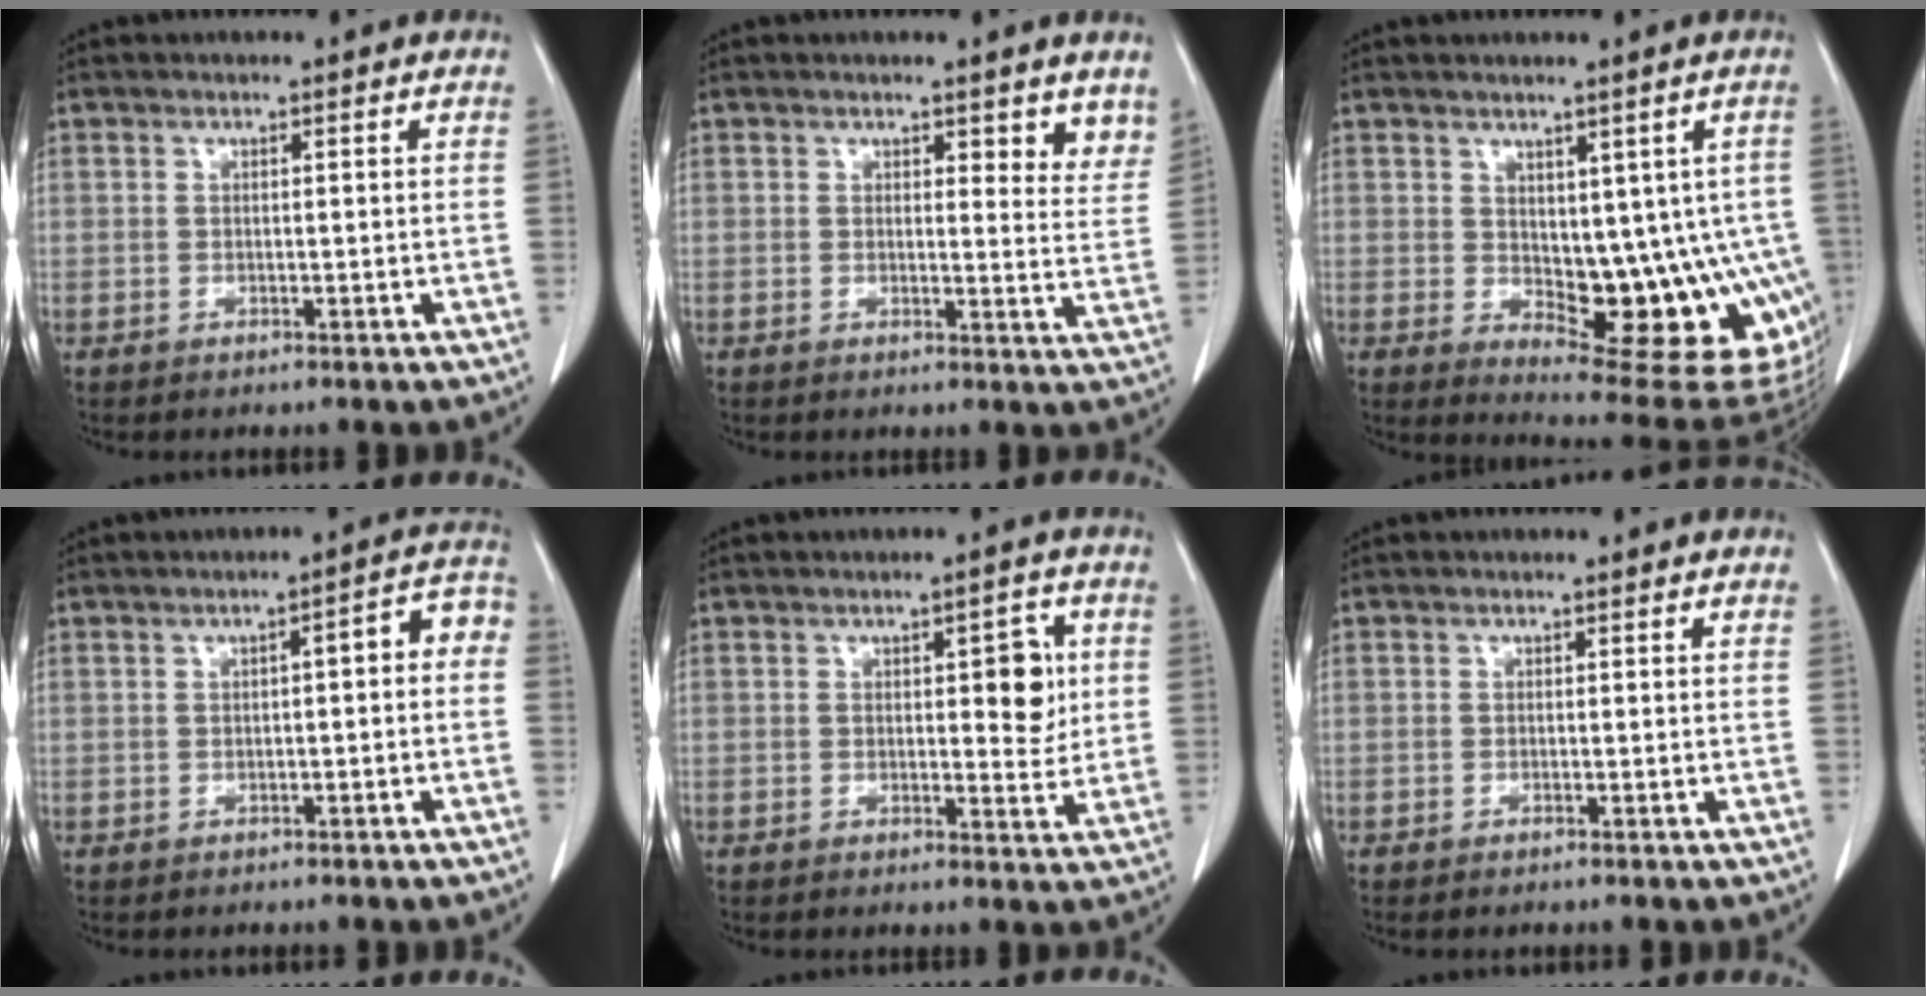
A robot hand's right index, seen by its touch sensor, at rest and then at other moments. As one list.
[{"total": 4.8, "force": [3.7, 1.9, 2.5], "torque": [-0.004, -0.020, 0.032]}, {"total": 15.1, "force": [-2.3, 7.1, 13.1], "torque": [-0.122, 0.000, -0.011]}, {"total": 4.8, "force": [-0.3, 1.5, 4.5], "torque": [-0.051, 0.031, -0.009]}, {"total": 5.6, "force": [1.1, 2.2, 5.1], "torque": [-0.059, 0.002, 0.013]}, {"total": 0.6, "force": [-0.5, 0.0, 0.3], "torque": [-0.011, -0.002, -0.008]}]